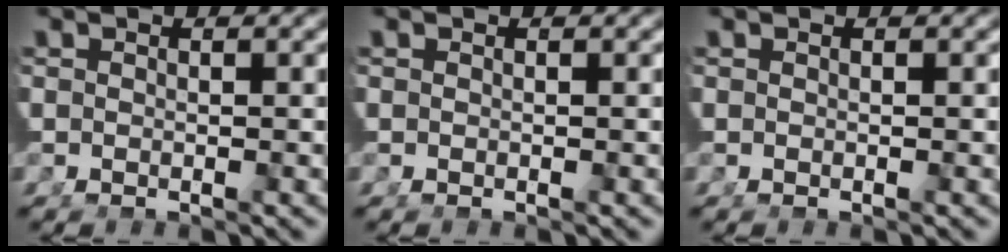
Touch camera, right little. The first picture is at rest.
{"total": 0.0}
{"total": 0.0}